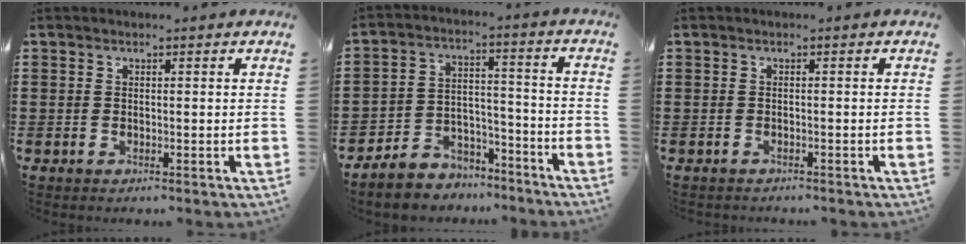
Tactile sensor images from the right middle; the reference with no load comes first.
{"total": 5.0, "force": [-4.4, 2.4, -0.3], "torque": [-0.008, 0.010, -0.092]}
{"total": 0.5, "force": [-0.5, 0.0, 0.0], "torque": [-0.003, -0.001, -0.011]}